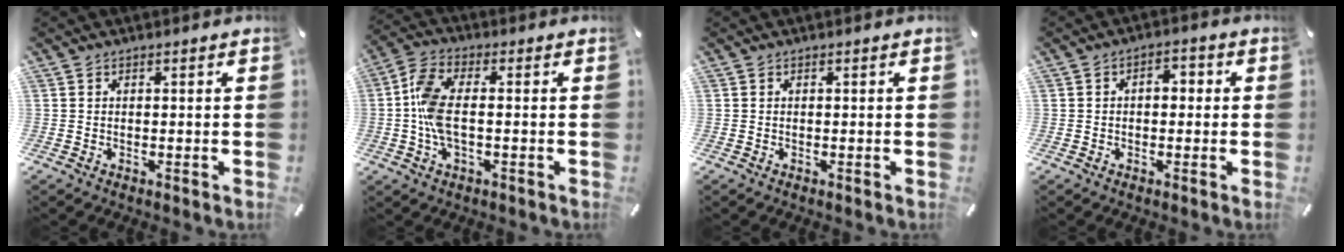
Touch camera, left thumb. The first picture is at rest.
{"total": 8.1, "force": [-0.7, 3.5, 7.2], "torque": [-0.166, -0.009, -0.015]}
{"total": 0.0}
{"total": 3.4, "force": [-0.4, 2.3, 2.5], "torque": [-0.041, 0.012, -0.014]}